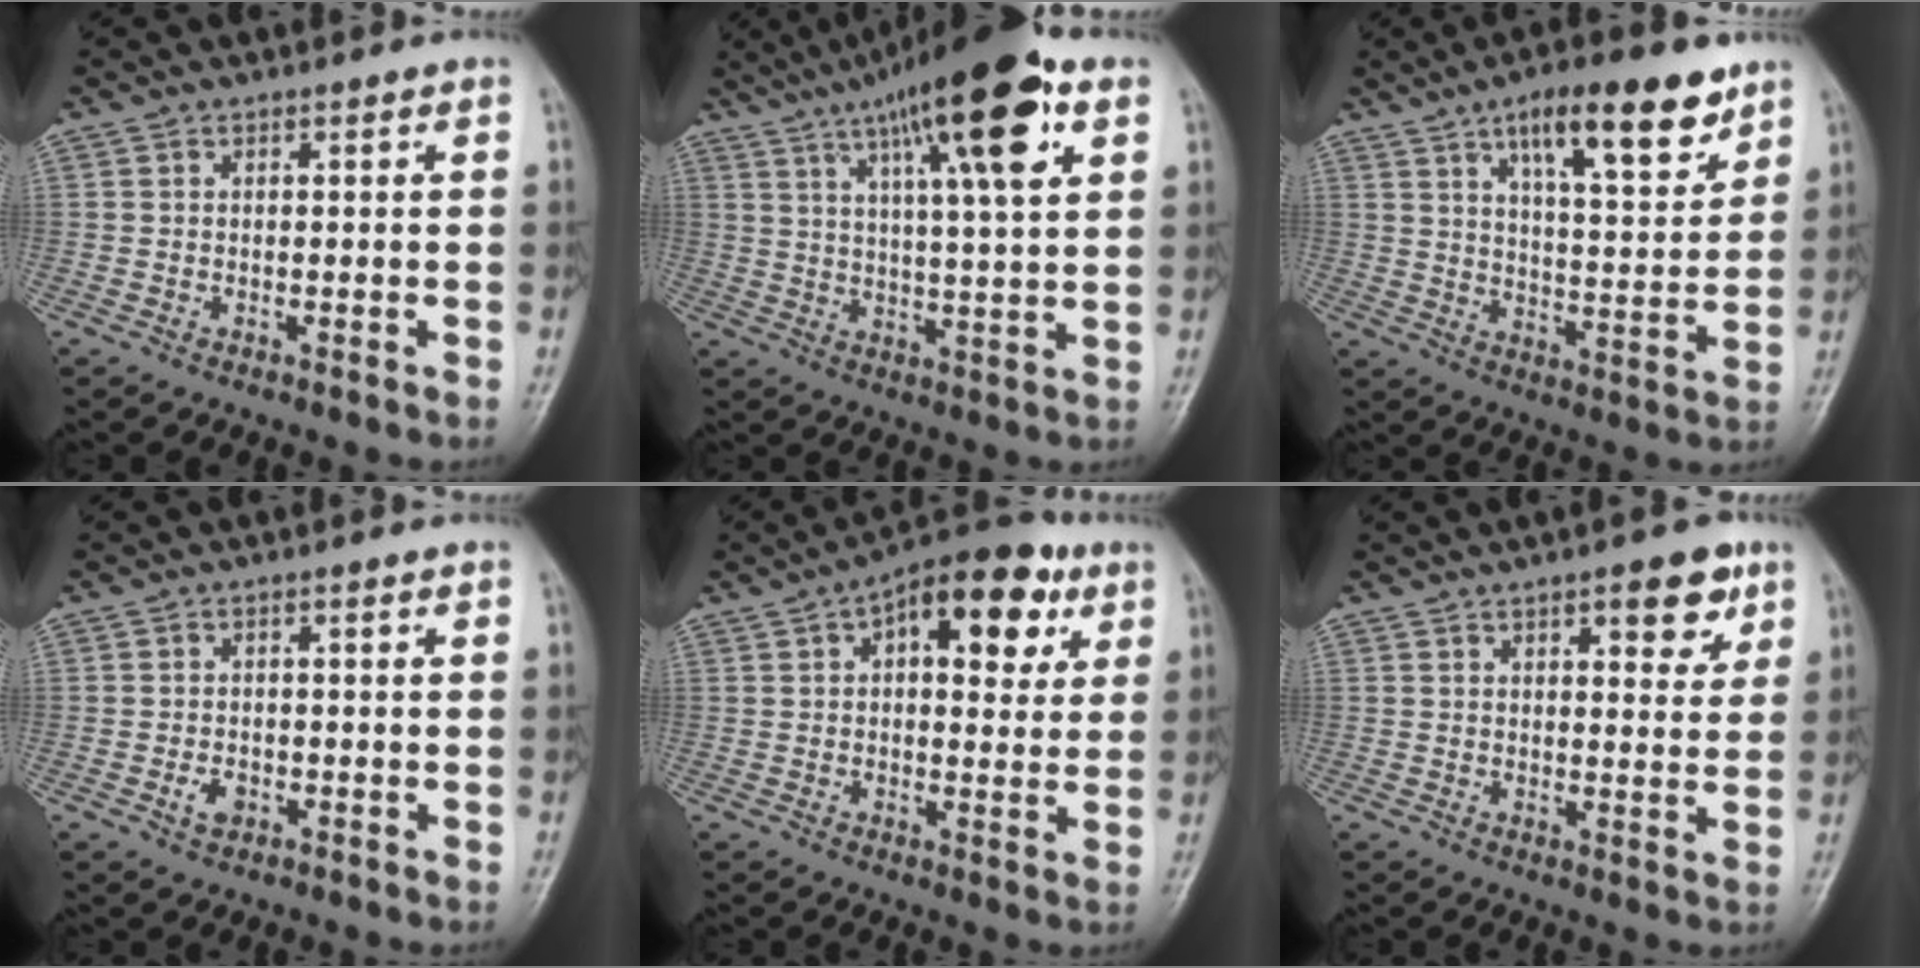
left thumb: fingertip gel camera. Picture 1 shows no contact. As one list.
[{"total": 19.6, "force": [9.6, 4.2, 16.5], "torque": [-0.251, -0.010, 0.150]}, {"total": 15.5, "force": [9.2, 4.9, 11.5], "torque": [-0.147, -0.043, 0.144]}, {"total": 2.7, "force": [-1.1, 1.8, 1.7], "torque": [-0.028, 0.006, -0.016]}, {"total": 15.1, "force": [5.8, 7.6, 11.7], "torque": [-0.123, 0.007, 0.076]}, {"total": 7.6, "force": [4.0, 3.1, 5.7], "torque": [-0.051, -0.017, 0.048]}]